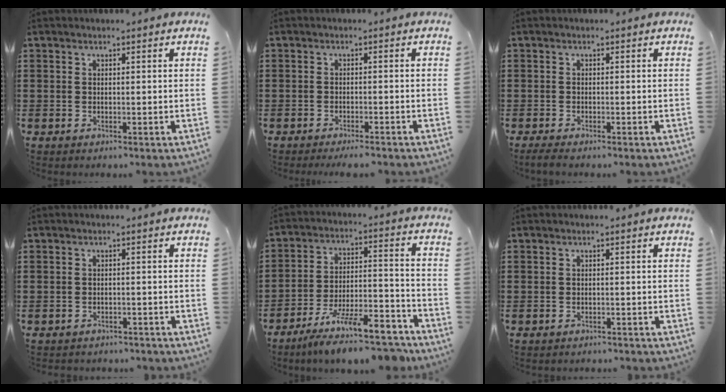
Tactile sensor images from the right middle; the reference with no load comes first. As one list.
[{"total": 1.6, "force": [-1.5, 0.0, 0.6], "torque": [-0.012, 0.000, -0.029]}, {"total": 1.0, "force": [-0.9, 0.1, 0.4], "torque": [-0.010, -0.004, -0.016]}, {"total": 1.5, "force": [-1.5, 0.2, -0.2], "torque": [-0.004, 0.000, -0.033]}, {"total": 10.9, "force": [-9.3, 1.7, 5.5], "torque": [-0.086, 0.022, -0.176]}, {"total": 1.0, "force": [-1.0, 0.1, 0.0], "torque": [-0.003, 0.003, -0.022]}]